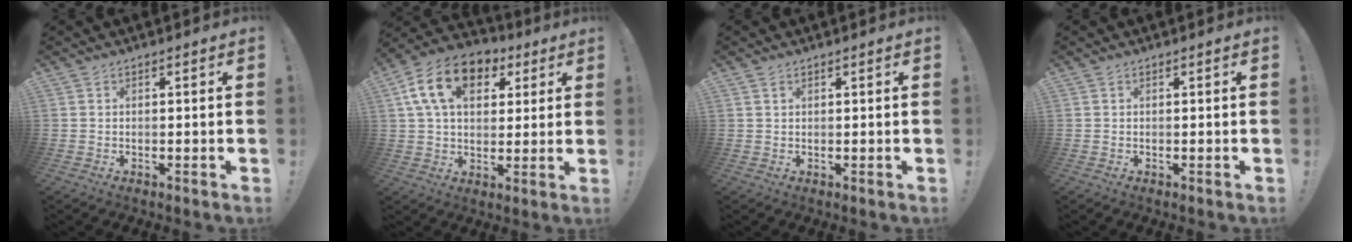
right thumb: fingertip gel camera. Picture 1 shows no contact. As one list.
[{"total": 16.5, "force": [6.3, 11.1, 10.5], "torque": [-0.176, -0.007, 0.119]}, {"total": 1.0, "force": [0.6, 0.6, 0.6], "torque": [-0.009, -0.001, 0.012]}, {"total": 0.0}]